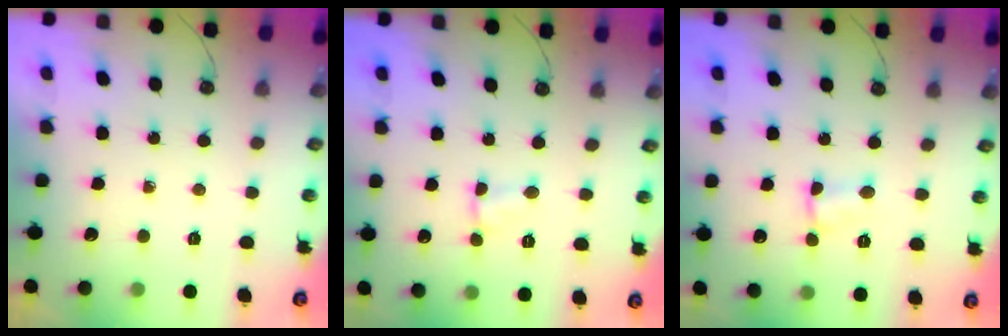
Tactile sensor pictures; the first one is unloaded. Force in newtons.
{"total": 1.5, "press": 1.5, "slide": 0.1}
{"total": 2.0, "press": 2.0, "slide": 0.3}